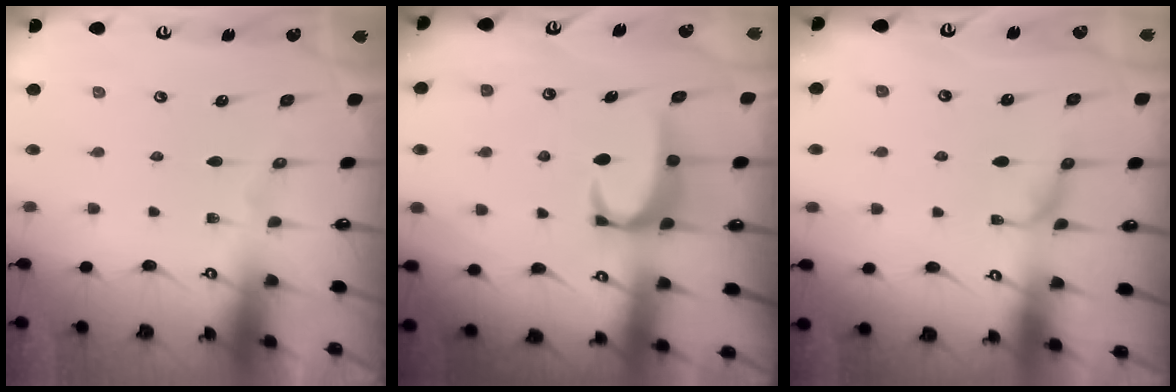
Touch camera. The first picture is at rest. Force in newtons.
{"total": 3.2, "press": 3.2, "slide": 0.4}
{"total": 1.1, "press": 1.0, "slide": 0.5}